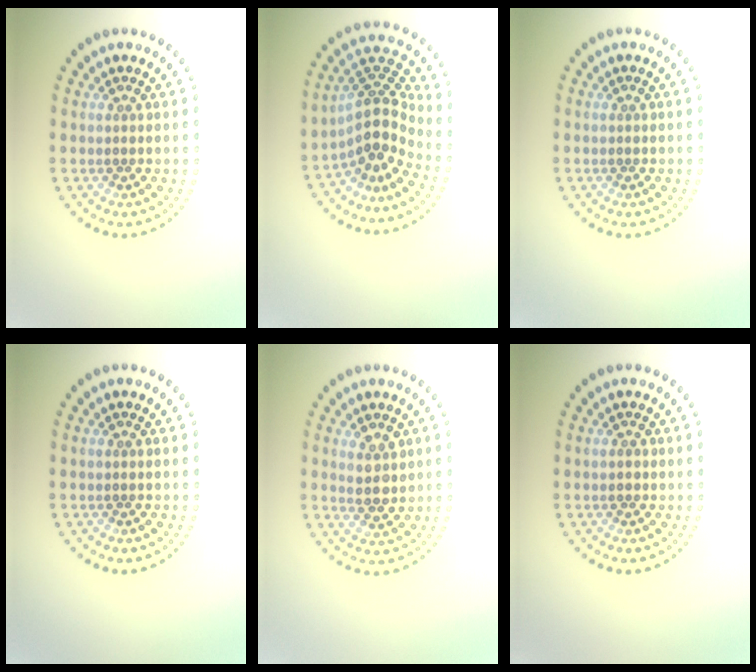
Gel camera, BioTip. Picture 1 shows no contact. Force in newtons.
{"total": 4.3, "press": 3.1, "slide": 3.0}
{"total": 0.0}
{"total": 0.0}
{"total": 2.2, "press": 2.0, "slide": 0.8}
{"total": 0.9, "press": 0.9, "slide": 0.2}